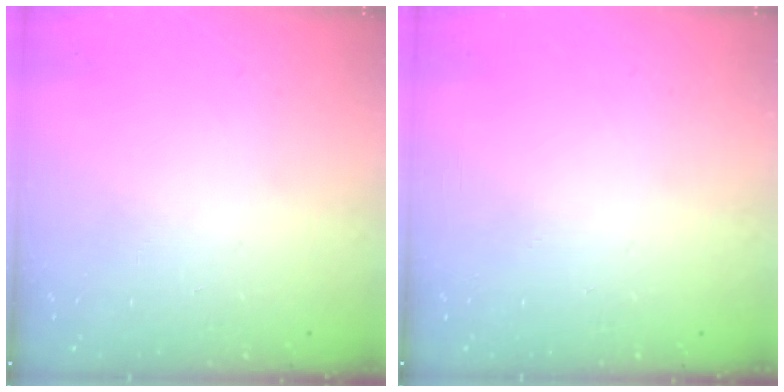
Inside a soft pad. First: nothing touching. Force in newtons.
{"total": 0.0}